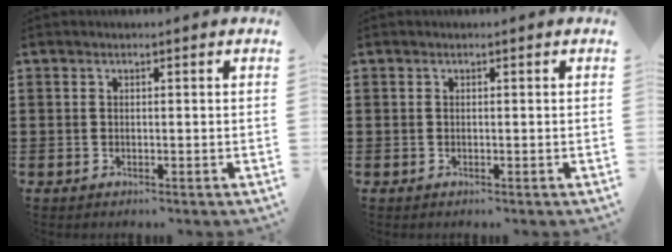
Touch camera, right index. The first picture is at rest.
{"total": 0.0}